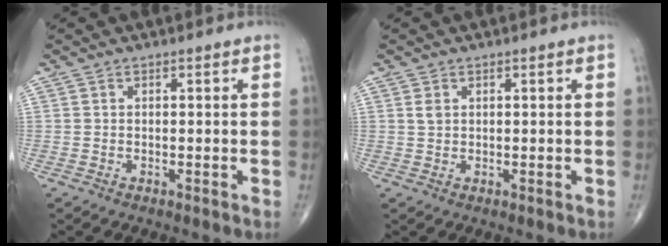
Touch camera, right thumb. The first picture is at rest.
{"total": 1.4, "force": [0.5, 0.9, 0.9], "torque": [-0.016, 0.001, 0.014]}